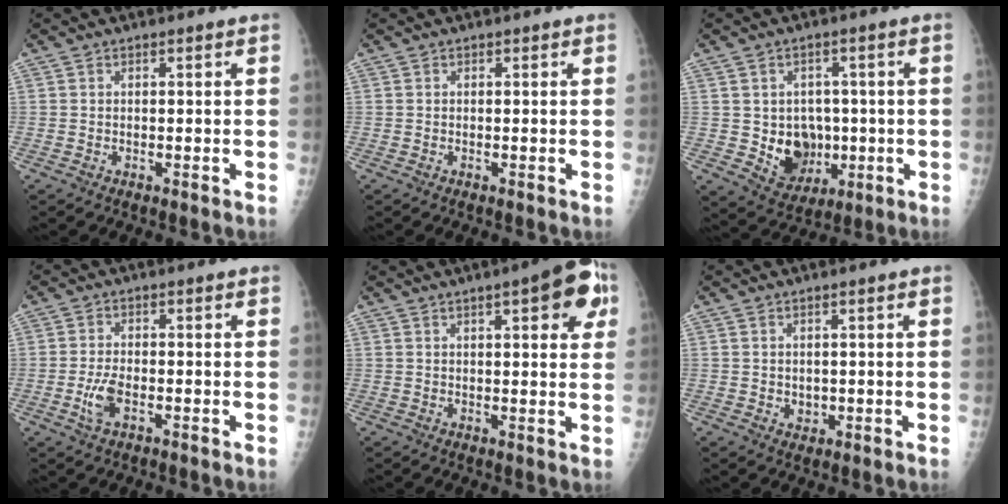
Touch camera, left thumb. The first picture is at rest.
{"total": 0.0}
{"total": 8.9, "force": [-0.9, 7.5, 4.7], "torque": [-0.028, 0.000, 0.004]}
{"total": 3.9, "force": [-1.4, 1.7, 3.2], "torque": [-0.072, 0.006, -0.025]}
{"total": 10.5, "force": [4.5, 3.2, 8.9], "torque": [-0.084, -0.004, 0.049]}
{"total": 1.6, "force": [0.1, 1.3, 1.0], "torque": [-0.005, -0.003, 0.008]}